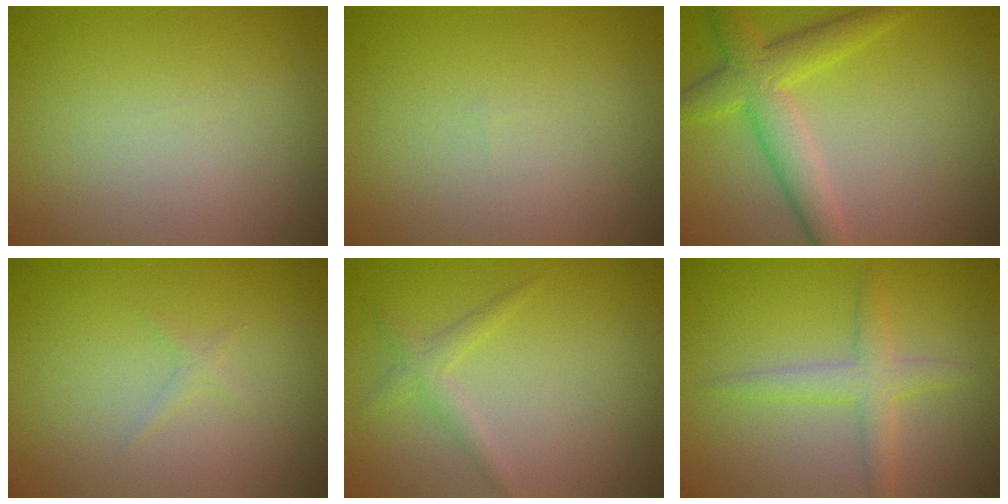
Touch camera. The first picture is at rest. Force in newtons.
{"total": 0.0}
{"total": 4.5, "press": 4.5, "slide": 0.2}
{"total": 0.6, "press": 0.6, "slide": 0.1}
{"total": 1.5, "press": 1.5, "slide": 0.1}
{"total": 2.7, "press": 2.7, "slide": 0.1}